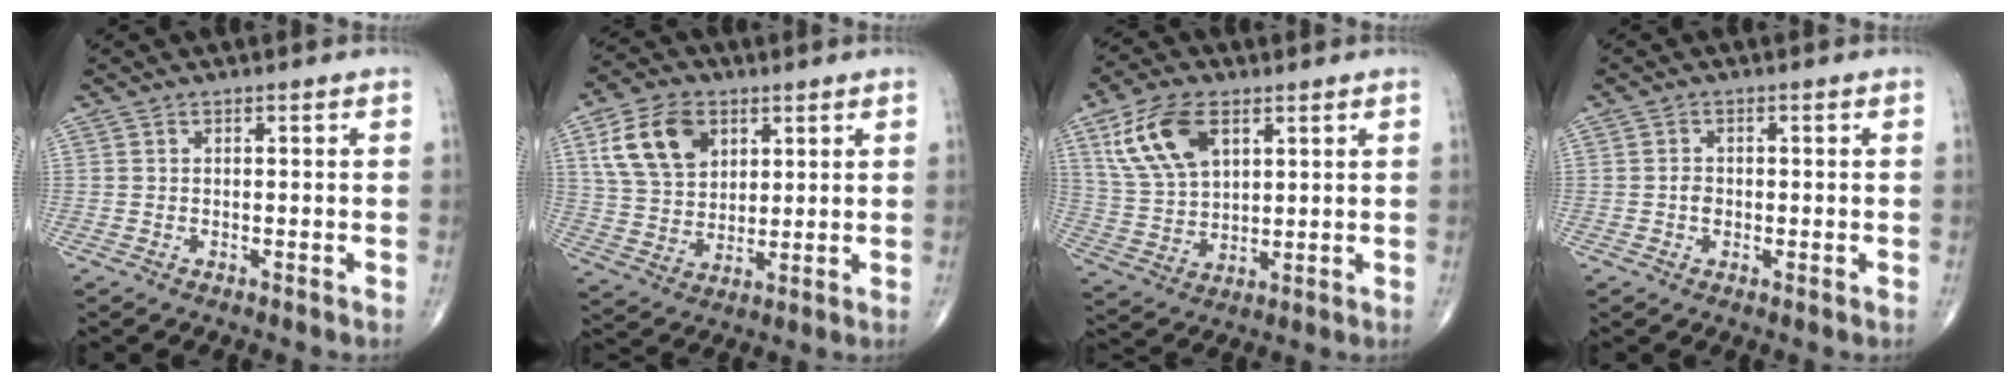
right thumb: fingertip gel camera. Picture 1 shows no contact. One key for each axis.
{"total": 12.9, "fx": 5.2, "fy": 8.9, "fz": 7.7, "tx": -0.121, "ty": -0.011, "tz": 0.101}
{"total": 13.1, "fx": 5.8, "fy": 7.3, "fz": 9.2, "tx": -0.171, "ty": -0.013, "tz": 0.120}
{"total": 1.7, "fx": -0.2, "fy": 1.4, "fz": 1.1, "tx": -0.012, "ty": 0.003, "tz": -0.006}